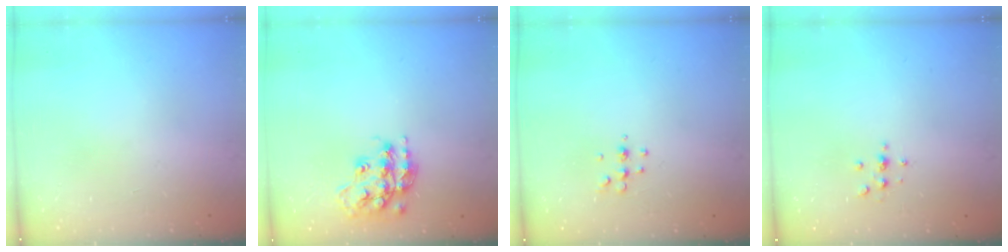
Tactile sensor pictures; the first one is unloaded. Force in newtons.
{"total": 16.3, "press": 16.3, "slide": 0.8}
{"total": 4.5, "press": 4.3, "slide": 1.2}
{"total": 2.2, "press": 2.1, "slide": 0.2}